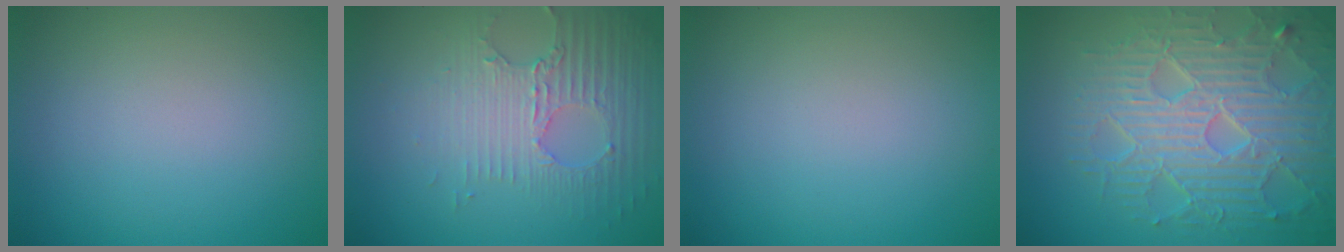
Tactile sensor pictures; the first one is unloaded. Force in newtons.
{"total": 3.5, "press": 3.3, "slide": 1.3}
{"total": 0.0}
{"total": 8.4, "press": 6.1, "slide": 5.8}